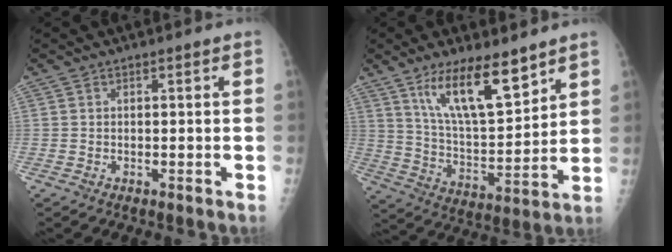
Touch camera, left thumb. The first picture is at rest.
{"total": 14.9, "force": [9.6, 4.6, 10.5], "torque": [-0.159, -0.061, 0.184]}